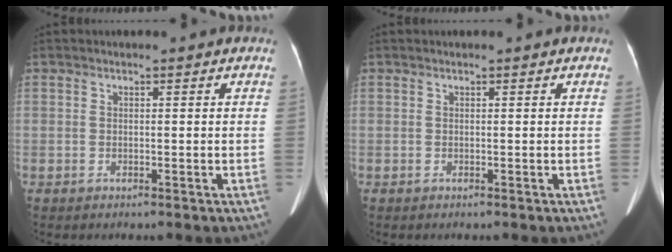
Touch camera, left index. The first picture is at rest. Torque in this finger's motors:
{"motor_torque": [-0.13, -0.05, -0.01, -0.01]}